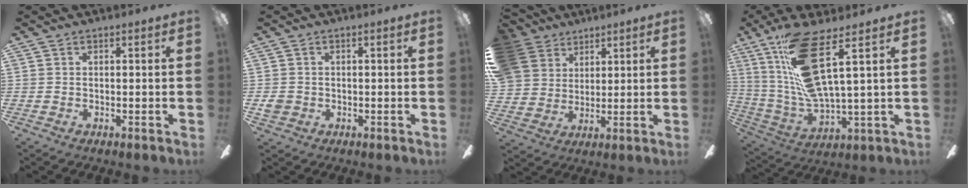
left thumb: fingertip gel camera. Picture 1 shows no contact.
{"total": 2.2, "force": [-0.3, 2.0, 0.7], "torque": [-0.011, 0.004, -0.005]}
{"total": 11.1, "force": [6.6, 8.7, 2.2], "torque": [-0.073, -0.032, 0.133]}
{"total": 18.7, "force": [9.0, 4.4, 15.8], "torque": [-0.342, -0.036, 0.144]}